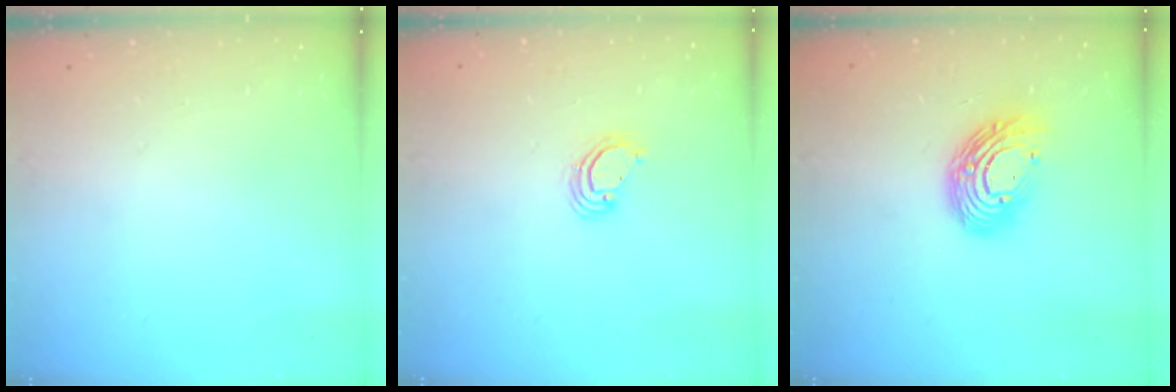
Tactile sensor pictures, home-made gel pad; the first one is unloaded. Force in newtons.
{"total": 3.8, "press": 3.8, "slide": 0.1}
{"total": 12.9, "press": 12.9, "slide": 0.4}